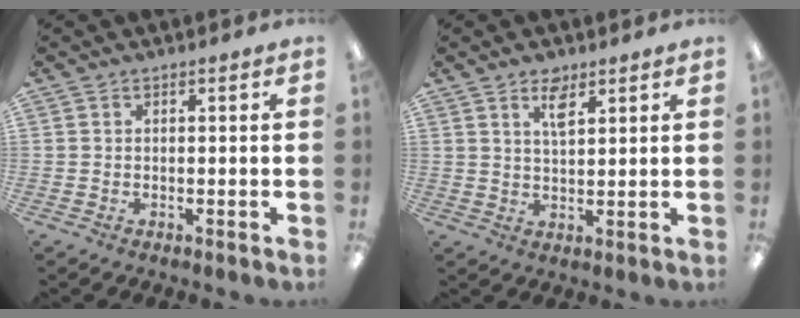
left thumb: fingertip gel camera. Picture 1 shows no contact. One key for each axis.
{"total": 4.8, "fx": 3.2, "fy": 1.9, "fz": 3.0, "tx": -0.051, "ty": -0.005, "tz": 0.055}